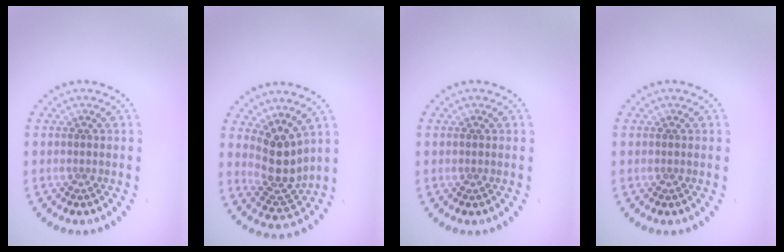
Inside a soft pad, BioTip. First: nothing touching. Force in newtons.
{"total": 3.7, "press": 2.8, "slide": 2.4}
{"total": 0.0}
{"total": 0.0}